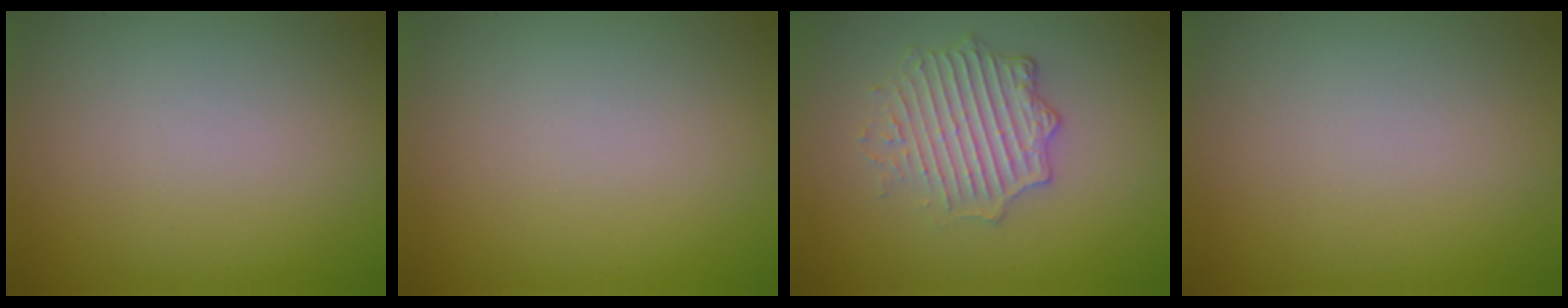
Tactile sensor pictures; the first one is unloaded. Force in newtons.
{"total": 0.0}
{"total": 3.9, "press": 3.3, "slide": 2.1}
{"total": 0.0}